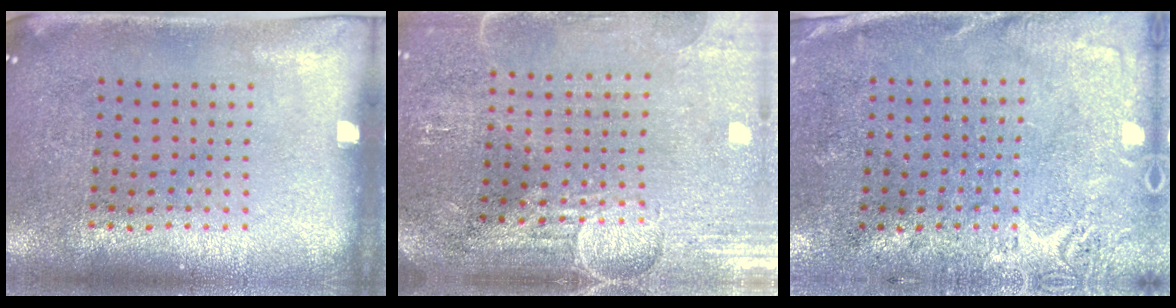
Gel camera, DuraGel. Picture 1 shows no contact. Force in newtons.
{"total": 3.8, "press": 3.4, "slide": 1.6}
{"total": 2.6, "press": 2.2, "slide": 1.4}